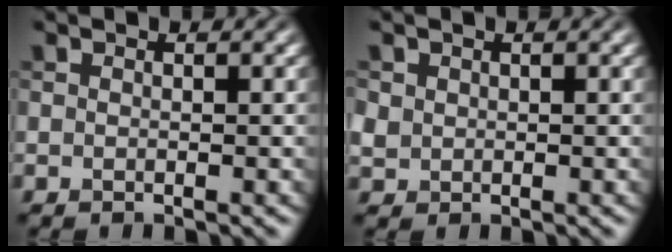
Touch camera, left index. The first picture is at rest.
{"total": 1.2, "force": [0.3, 1.1, 0.2], "torque": [-0.002, -0.003, 0.008]}